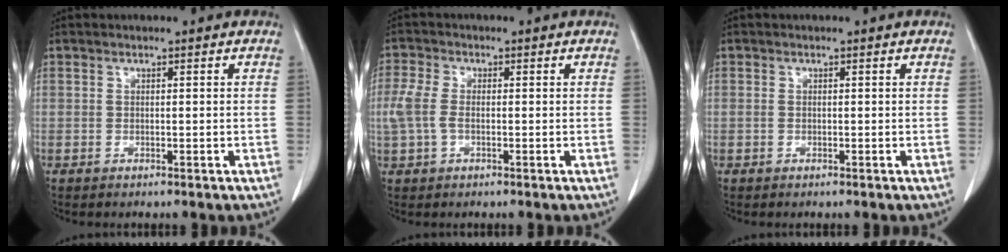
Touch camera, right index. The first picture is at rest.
{"total": 4.3, "force": [-0.5, 2.3, 3.6], "torque": [-0.107, 0.011, -0.013]}
{"total": 0.0}